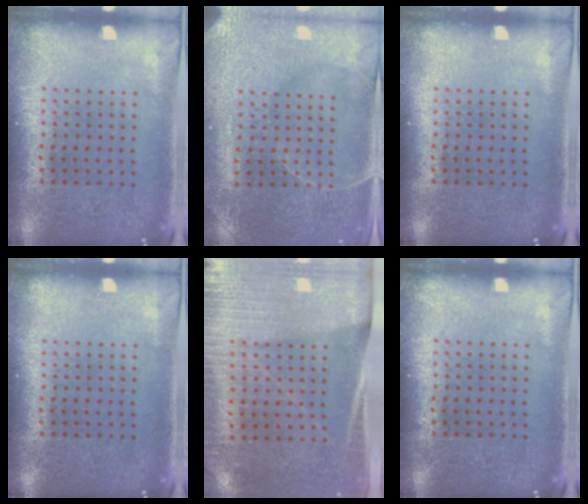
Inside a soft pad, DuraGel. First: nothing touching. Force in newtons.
{"total": 3.3, "press": 3.3, "slide": 0.4}
{"total": 0.0}
{"total": 0.0}
{"total": 2.8, "press": 2.5, "slide": 1.3}
{"total": 0.0}